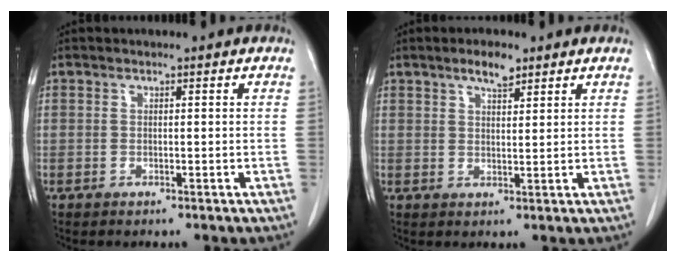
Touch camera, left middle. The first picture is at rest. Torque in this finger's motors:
{"motor_torque": [0.41, -0.34, 0.01, 0.04]}